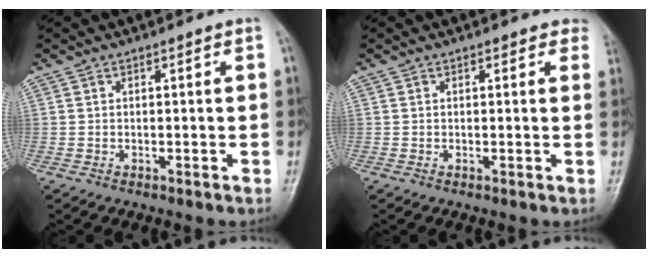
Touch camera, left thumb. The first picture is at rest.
{"total": 2.4, "force": [1.9, 1.4, 0.6], "torque": [0.022, -0.004, 0.005]}